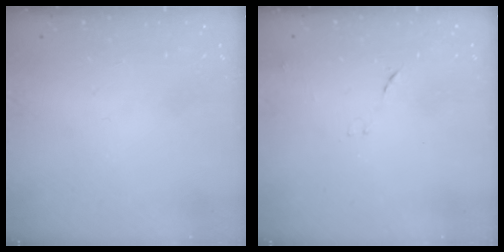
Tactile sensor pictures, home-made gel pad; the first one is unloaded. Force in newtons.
{"total": 7.2, "press": 7.2, "slide": 0.6}